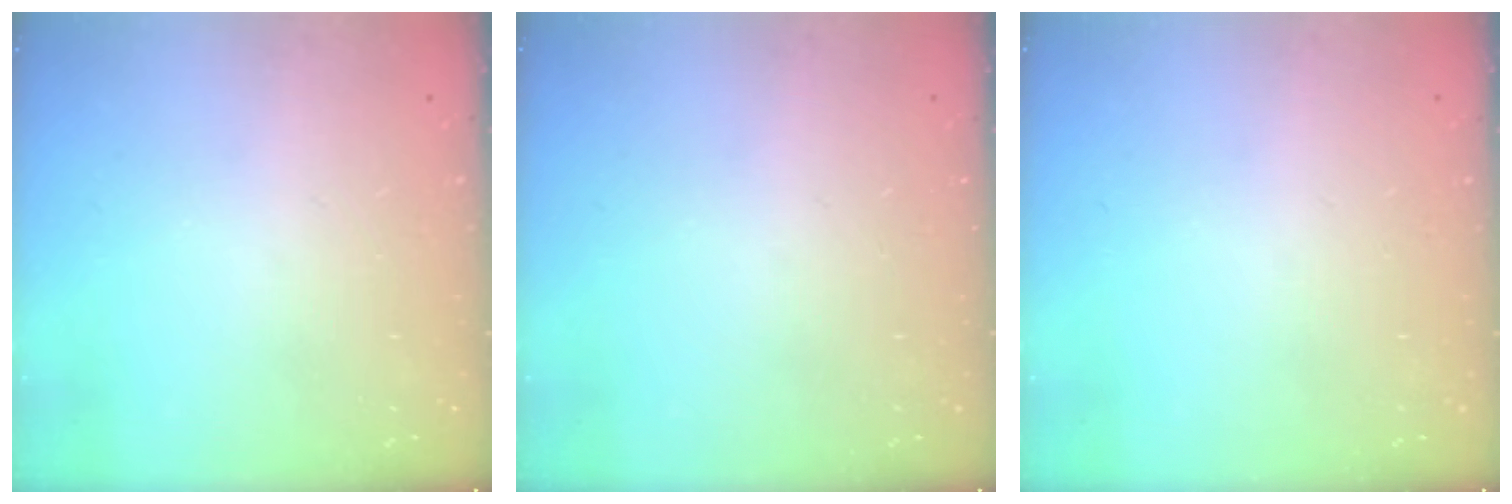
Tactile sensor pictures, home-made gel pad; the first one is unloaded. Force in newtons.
{"total": 0.0}
{"total": 0.0}